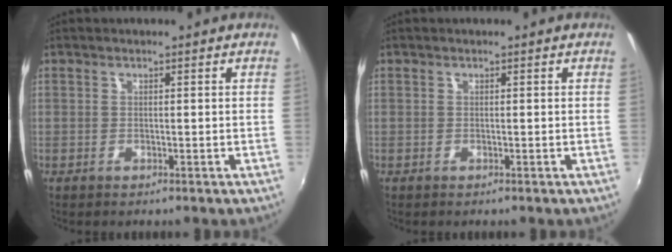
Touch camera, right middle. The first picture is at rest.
{"total": 0.0}